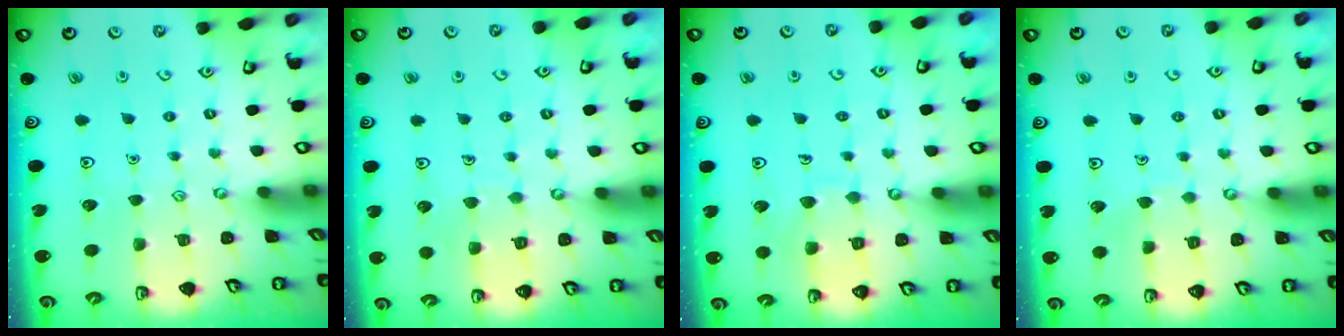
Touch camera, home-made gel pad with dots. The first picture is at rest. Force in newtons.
{"total": 5.1, "press": 5.1, "slide": 0.4}
{"total": 7.8, "press": 7.8, "slide": 0.7}
{"total": 2.4, "press": 2.4, "slide": 0.1}